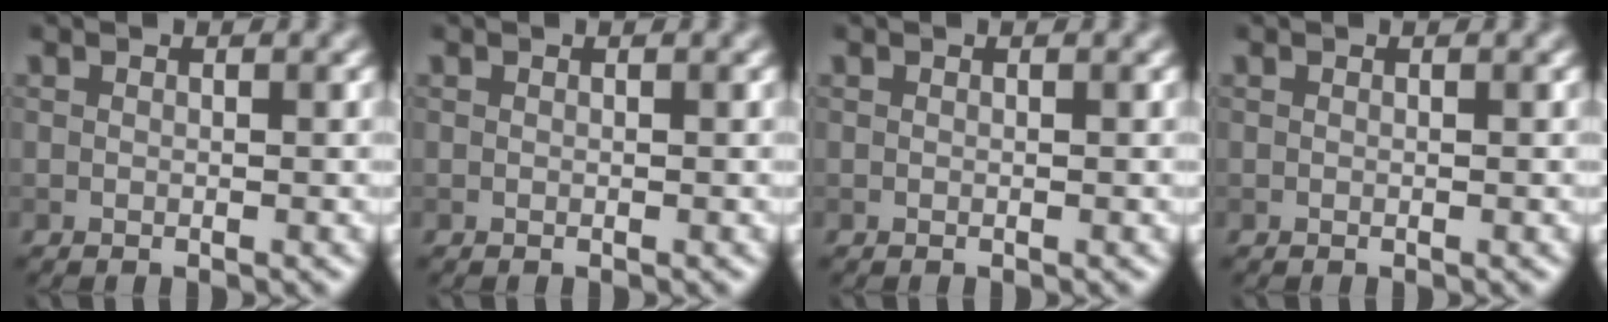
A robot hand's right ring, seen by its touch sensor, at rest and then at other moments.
{"total": 0.0}
{"total": 0.0}
{"total": 0.0}